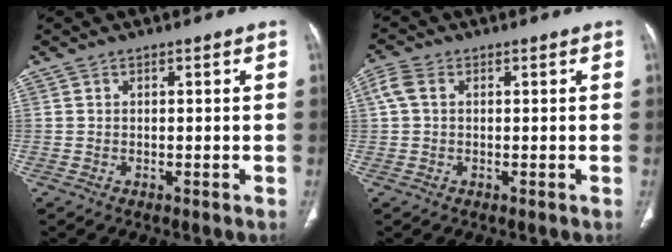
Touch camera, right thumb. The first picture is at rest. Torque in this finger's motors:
{"motor_torque": [0.09, 0.09, 0.47, 0.02, 0.02]}